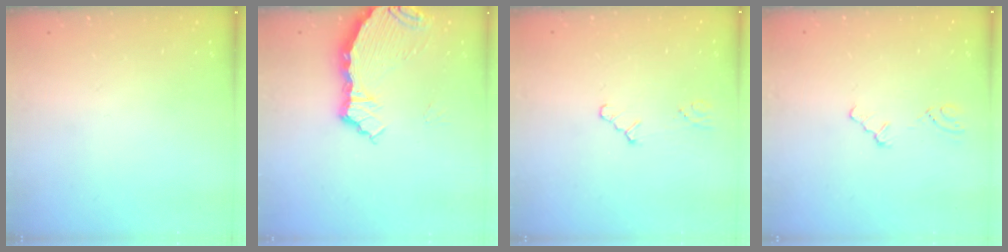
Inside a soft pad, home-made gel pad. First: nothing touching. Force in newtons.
{"total": 7.4, "press": 5.3, "slide": 5.2}
{"total": 0.9, "press": 0.8, "slide": 0.2}
{"total": 1.3, "press": 1.3, "slide": 0.3}